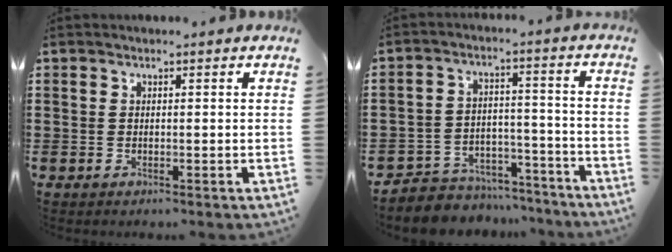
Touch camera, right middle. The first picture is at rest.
{"total": 5.3, "force": [-4.9, 1.8, -0.1], "torque": [-0.003, 0.018, -0.101]}